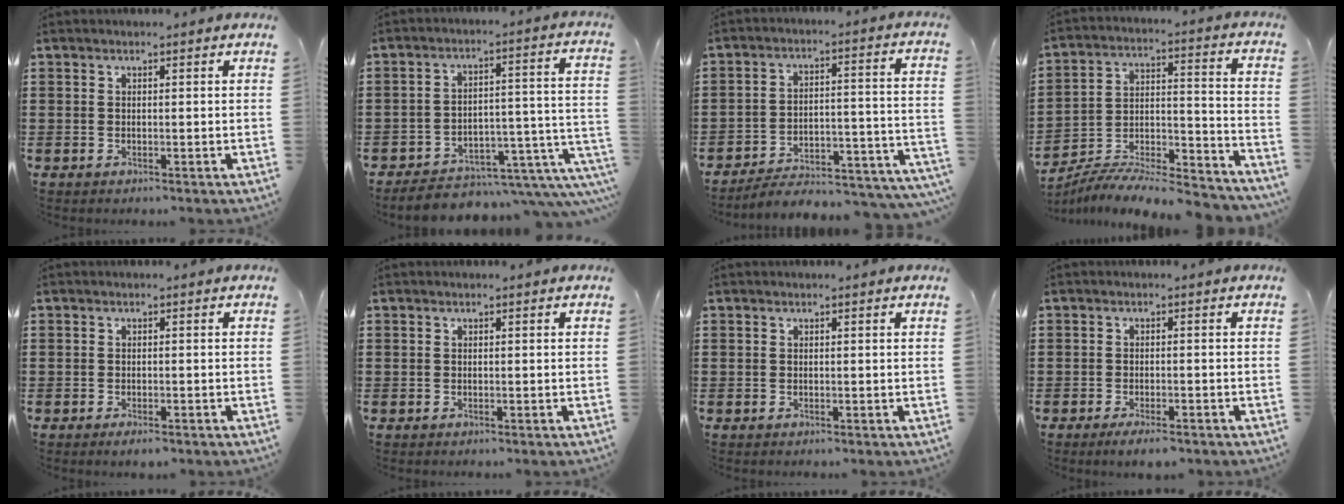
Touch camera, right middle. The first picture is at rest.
{"total": 6.0, "force": [-4.9, 1.9, 2.8], "torque": [-0.045, 0.002, -0.090]}
{"total": 4.6, "force": [-4.4, 0.6, 1.3], "torque": [-0.023, -0.006, -0.091]}
{"total": 7.6, "force": [-7.4, 0.3, 1.6], "torque": [-0.009, 0.008, -0.145]}
{"total": 1.1, "force": [-0.9, 0.2, 0.6], "torque": [-0.014, -0.006, -0.015]}
{"total": 0.0}
{"total": 0.0}
{"total": 2.1, "force": [-1.7, 0.3, 1.3], "torque": [-0.023, 0.000, -0.030]}